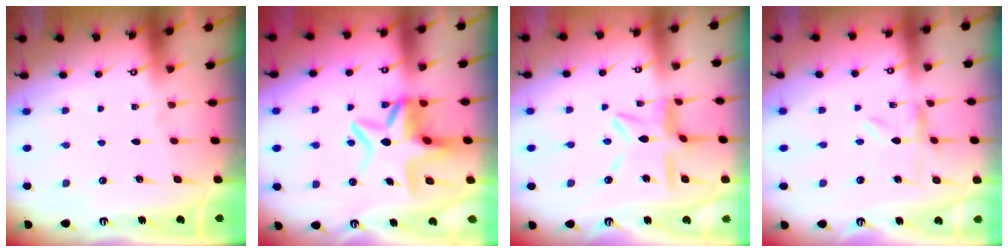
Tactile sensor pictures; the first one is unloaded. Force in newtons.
{"total": 10.2, "press": 9.9, "slide": 2.1}
{"total": 9.2, "press": 9.1, "slide": 0.9}
{"total": 1.5, "press": 1.5, "slide": 0.2}